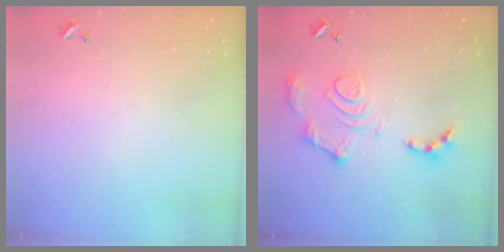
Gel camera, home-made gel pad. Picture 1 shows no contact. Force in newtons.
{"total": 13.2, "press": 13.2, "slide": 1.2}